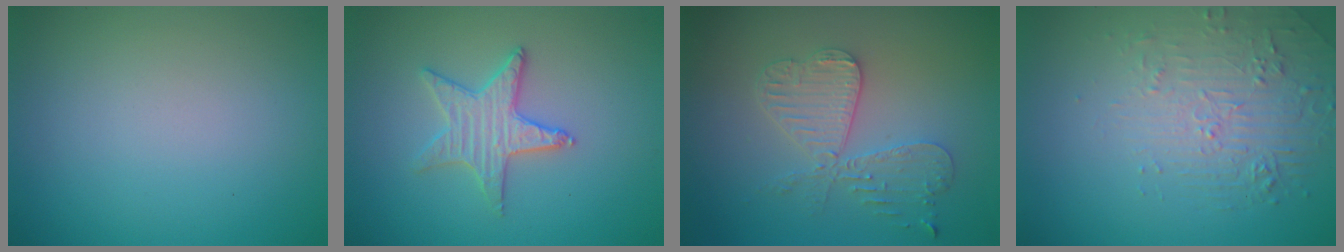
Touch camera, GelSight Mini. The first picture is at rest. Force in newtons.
{"total": 3.0, "press": 3.0, "slide": 0.1}
{"total": 4.4, "press": 3.8, "slide": 2.2}
{"total": 2.1, "press": 1.5, "slide": 1.5}